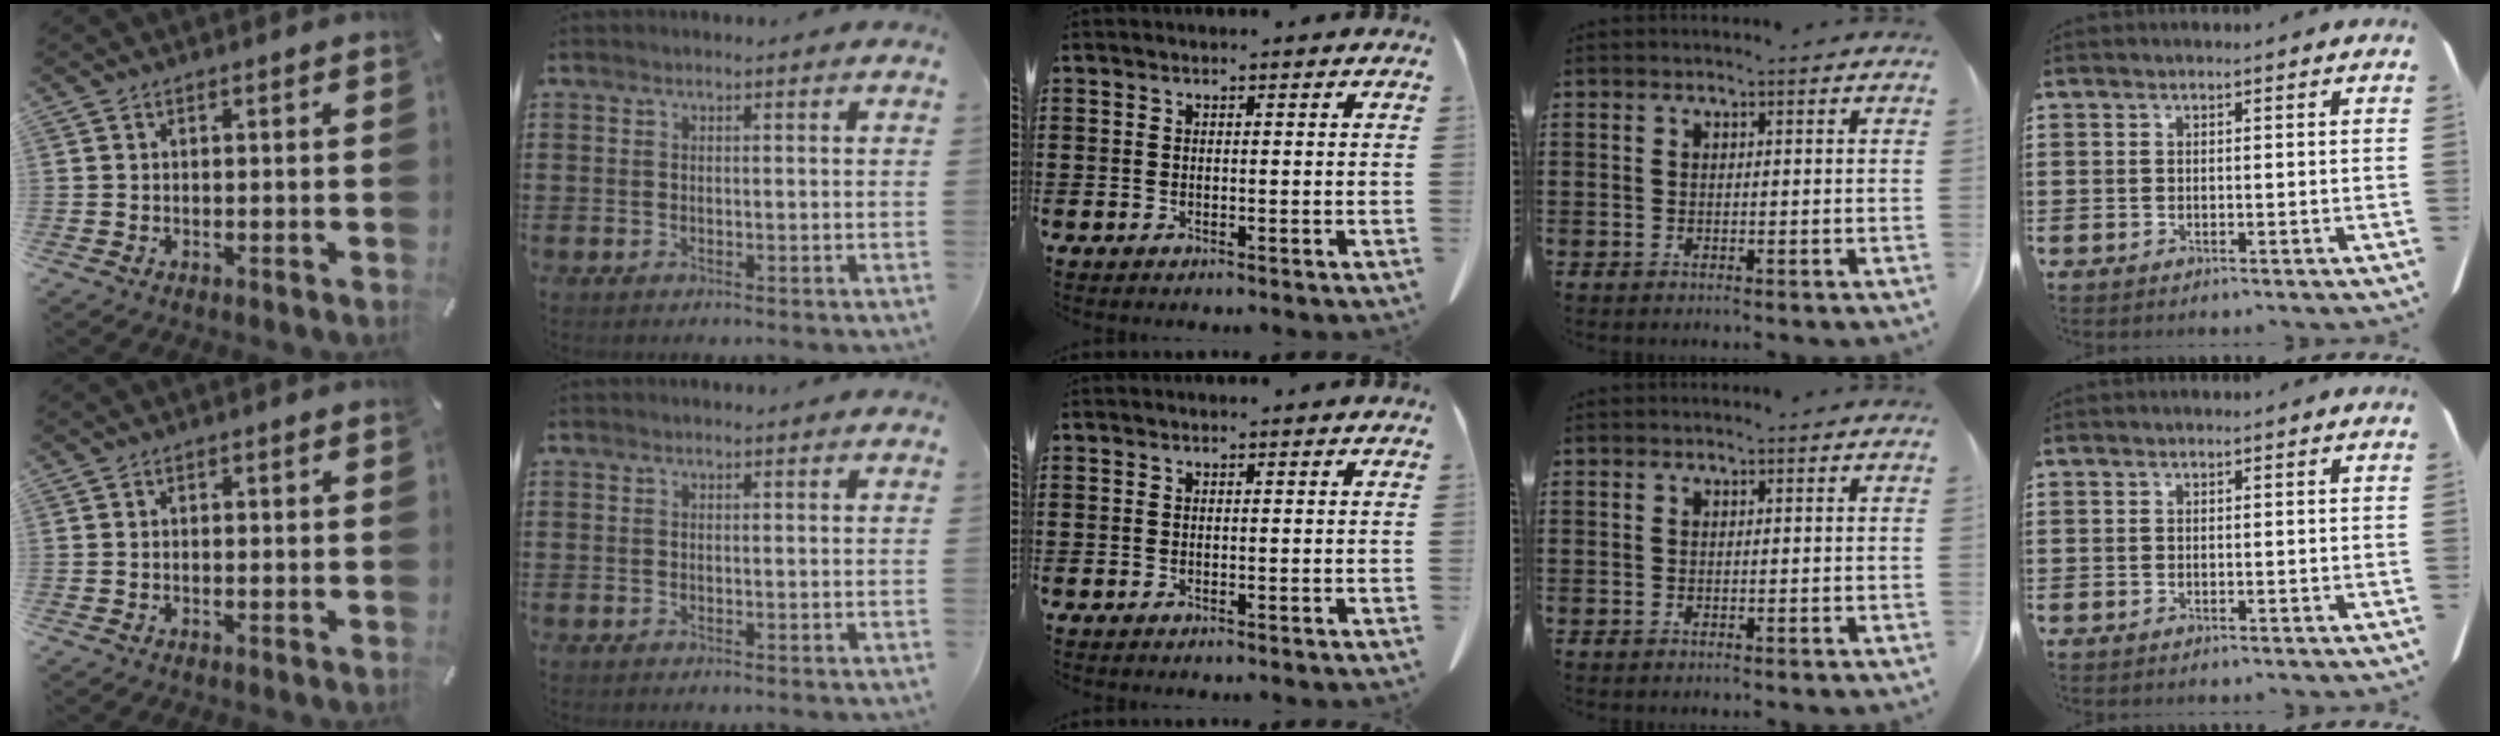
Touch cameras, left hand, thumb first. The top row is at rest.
{"thumb": {"total": 0.6, "force": [-0.3, 0.3, 0.4], "torque": [-0.008, 0.000, -0.005]}}